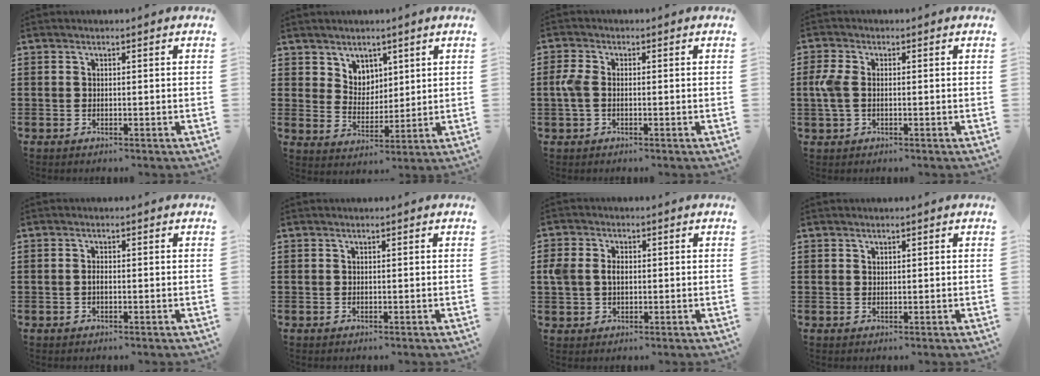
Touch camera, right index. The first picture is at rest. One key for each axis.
{"total": 4.8, "fx": 3.4, "fy": 3.5, "fz": 0.0, "tx": -0.021, "ty": 0.003, "tz": 0.064}
{"total": 3.1, "fx": -0.3, "fy": 1.8, "fz": 2.5, "tx": -0.074, "ty": -0.002, "tz": -0.012}
{"total": 3.9, "fx": -0.1, "fy": 2.3, "fz": 3.2, "tx": -0.095, "ty": -0.003, "tz": -0.012}
{"total": 1.1, "fx": -0.3, "fy": 0.4, "fz": 1.0, "tx": -0.019, "ty": -0.002, "tz": -0.005}
{"total": 0.0}
{"total": 3.5, "fx": 0.2, "fy": 2.7, "fz": 2.2, "tx": -0.063, "ty": 0.005, "tz": -0.003}
{"total": 0.6, "fx": 0.4, "fy": 0.4, "fz": 0.0, "tx": -0.002, "ty": 0.001, "tz": 0.009}